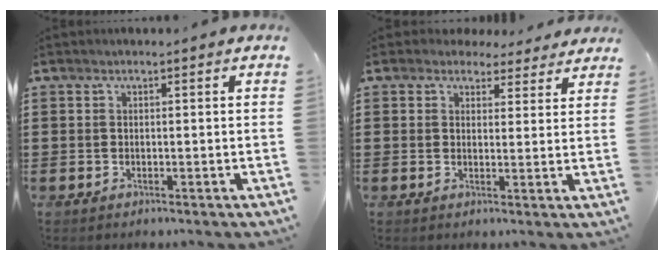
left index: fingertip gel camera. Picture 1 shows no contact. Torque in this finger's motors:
{"motor_torque": [1.10, -1.04, 0.57, 0.03]}